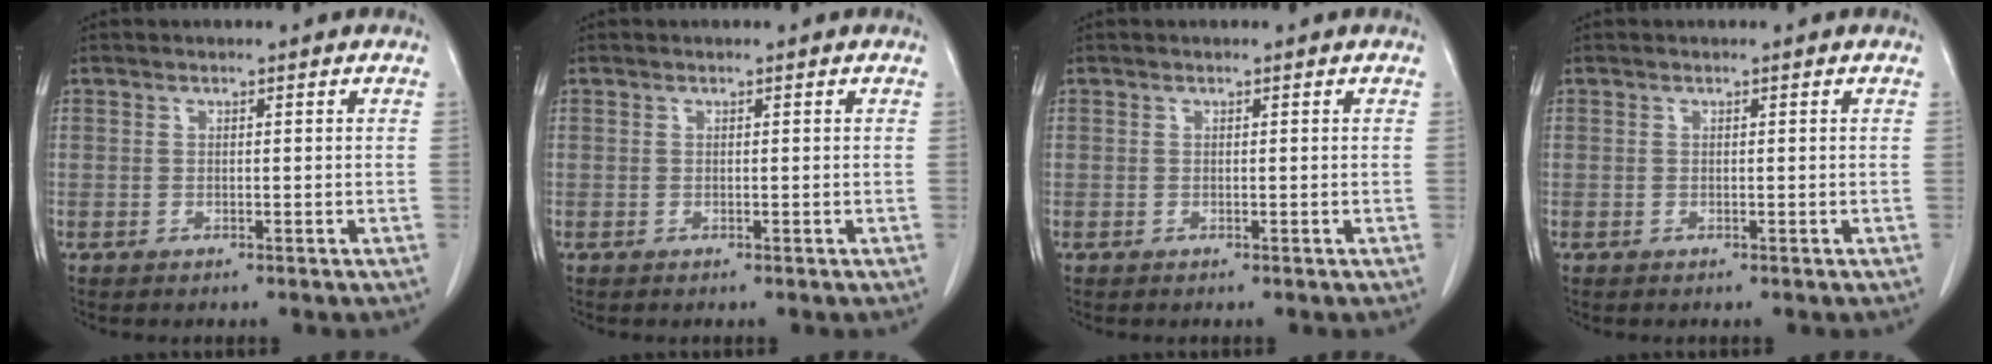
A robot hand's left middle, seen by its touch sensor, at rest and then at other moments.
{"total": 0.0}
{"total": 0.0}
{"total": 0.0}